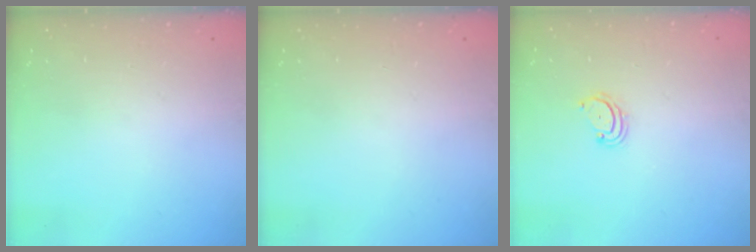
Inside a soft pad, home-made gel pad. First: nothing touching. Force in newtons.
{"total": 0.0}
{"total": 2.8, "press": 2.8, "slide": 0.3}